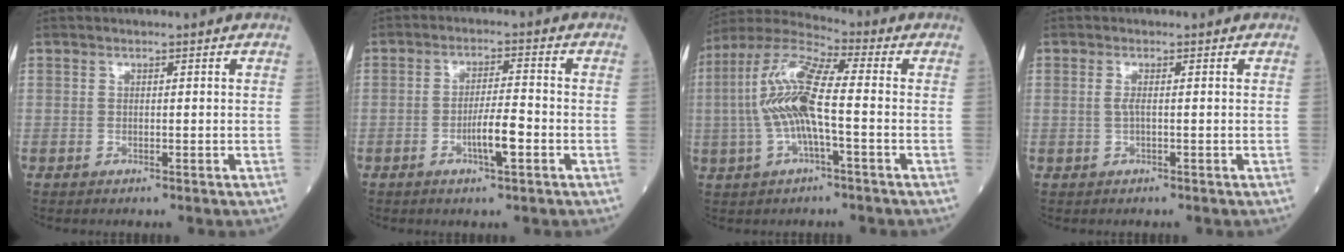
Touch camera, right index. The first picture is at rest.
{"total": 5.0, "force": [-1.9, 0.4, 4.6], "torque": [-0.084, -0.001, -0.035]}
{"total": 12.7, "force": [-0.7, 2.5, 12.4], "torque": [-0.267, 0.018, -0.020]}
{"total": 1.3, "force": [0.1, 0.2, 1.2], "torque": [-0.033, 0.000, 0.002]}